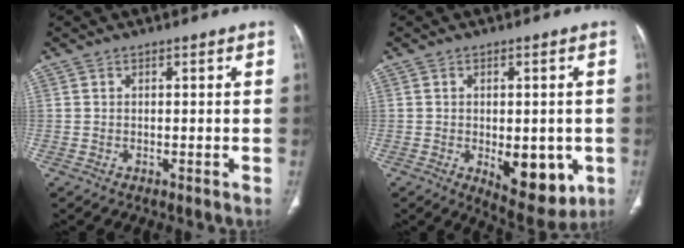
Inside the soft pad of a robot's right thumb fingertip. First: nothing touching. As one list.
[{"total": 11.0, "force": [-2.7, 5.6, 9.1], "torque": [-0.090, -0.011, -0.023]}]